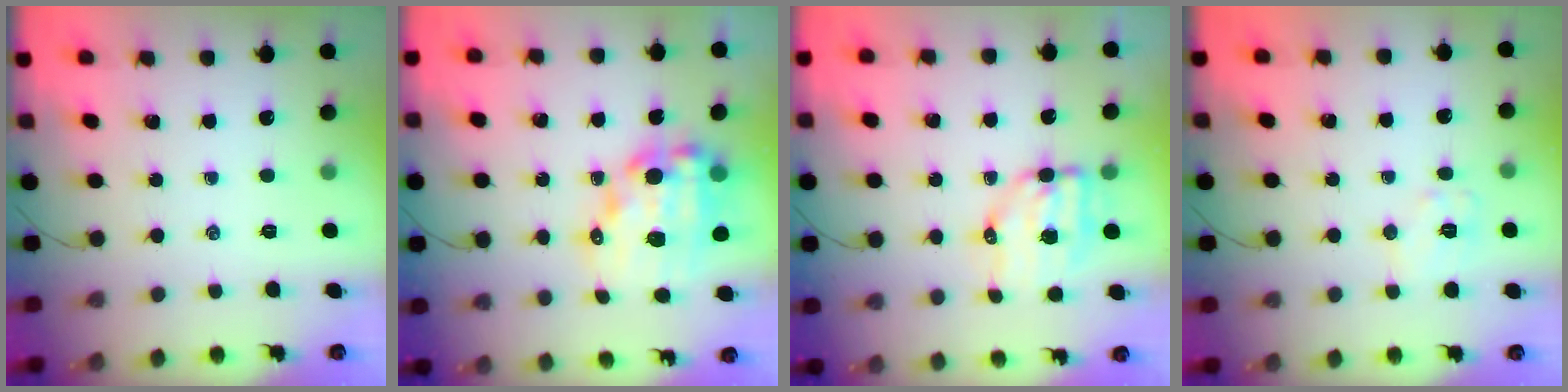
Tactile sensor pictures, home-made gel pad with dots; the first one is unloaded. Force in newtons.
{"total": 15.4, "press": 15.0, "slide": 3.5}
{"total": 7.7, "press": 7.6, "slide": 1.3}
{"total": 6.5, "press": 6.5, "slide": 0.4}